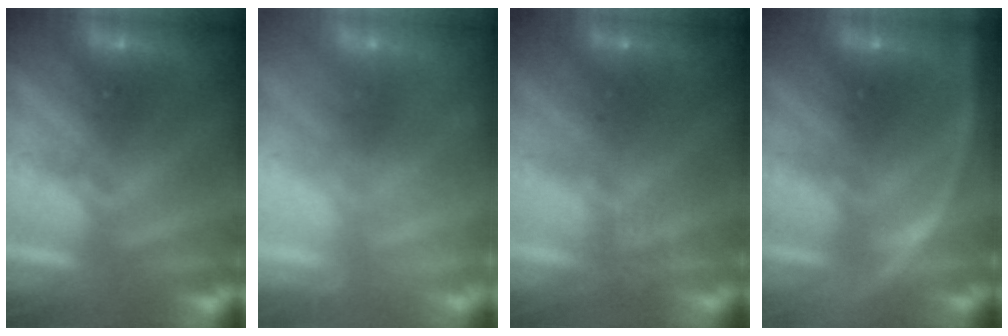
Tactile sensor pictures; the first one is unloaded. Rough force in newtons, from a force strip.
{"total": 2.4}
{"total": 1.0}
{"total": 3.0}